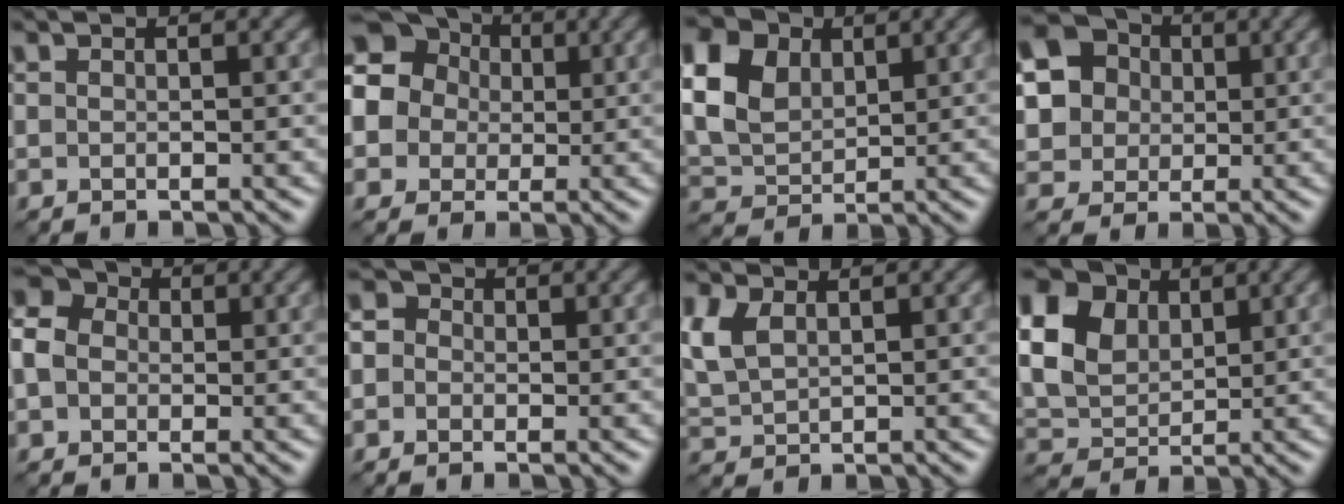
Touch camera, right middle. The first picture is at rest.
{"total": 14.1, "force": [2.8, 12.9, 4.9], "torque": [-0.144, 0.035, 0.022]}
{"total": 11.0, "force": [4.4, 7.8, 6.4], "torque": [-0.146, 0.037, 0.073]}
{"total": 16.4, "force": [3.9, 14.8, 6.0], "torque": [-0.181, 0.017, 0.049]}
{"total": 5.6, "force": [0.5, 4.8, 3.0], "torque": [-0.077, 0.025, -0.008]}
{"total": 2.4, "force": [0.2, 2.2, 0.9], "torque": [0.002, 0.011, -0.017]}
{"total": 3.7, "force": [1.5, 2.2, 2.5], "torque": [-0.074, 0.007, 0.032]}
{"total": 13.9, "force": [5.5, 10.6, 7.1], "torque": [-0.182, 0.032, 0.102]}